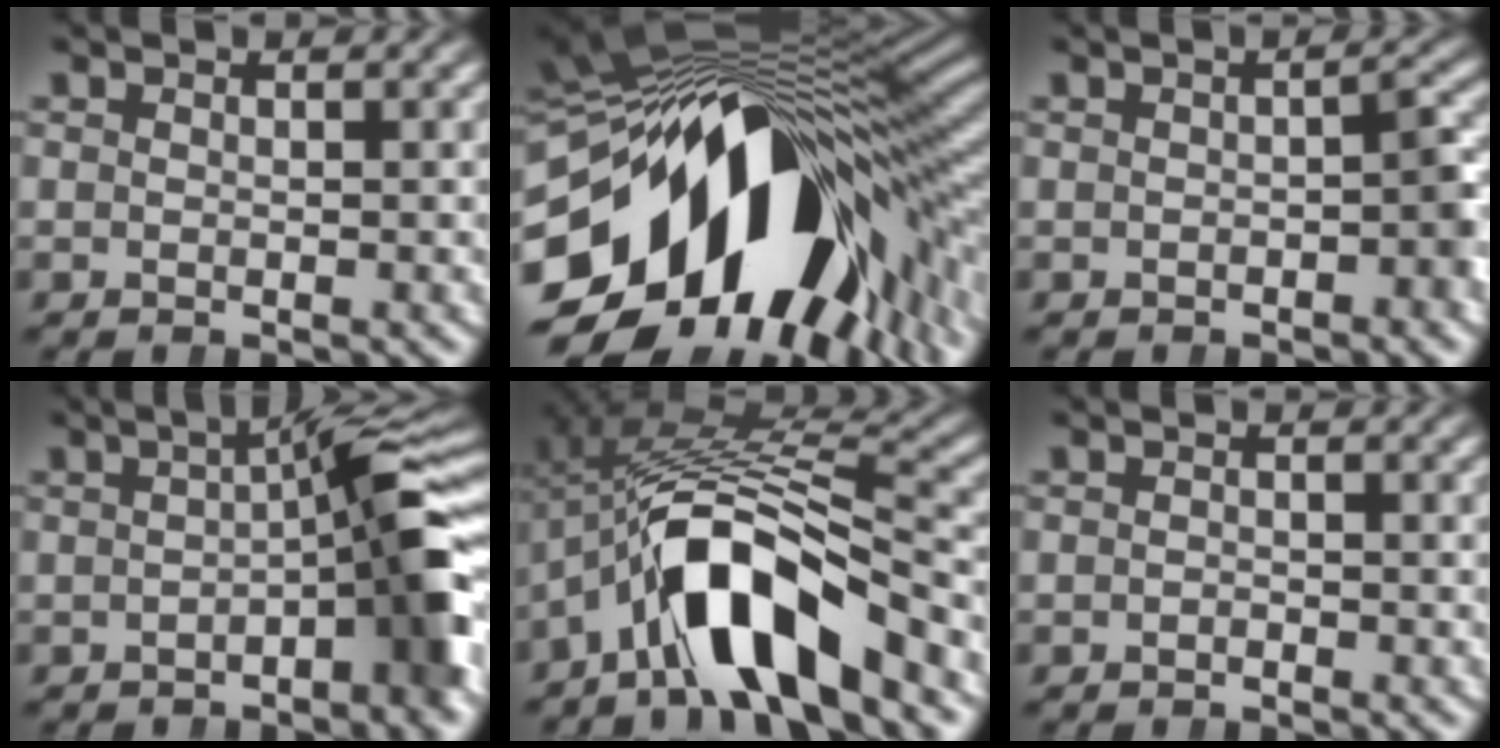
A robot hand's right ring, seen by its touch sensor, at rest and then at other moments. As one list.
[{"total": 24.6, "force": [-4.9, 15.7, 18.3], "torque": [-0.277, -0.017, -0.071]}, {"total": 1.8, "force": [-0.7, 0.3, 1.7], "torque": [-0.025, -0.001, -0.008]}, {"total": 6.5, "force": [-0.9, 1.5, 6.3], "torque": [-0.088, 0.010, -0.012]}, {"total": 10.6, "force": [-2.0, 6.5, 8.1], "torque": [-0.168, -0.014, -0.034]}, {"total": 0.6, "force": [-0.6, -0.2, 0.0], "torque": [-0.003, -0.006, -0.007]}]